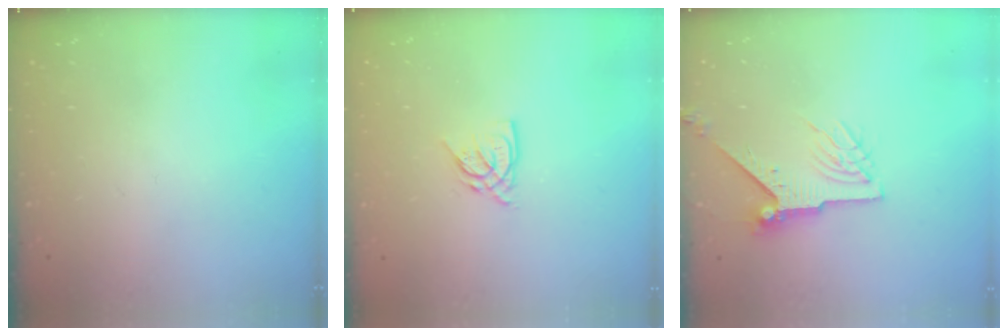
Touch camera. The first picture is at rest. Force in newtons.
{"total": 5.4, "press": 5.4, "slide": 0.1}
{"total": 8.1, "press": 8.1, "slide": 0.5}